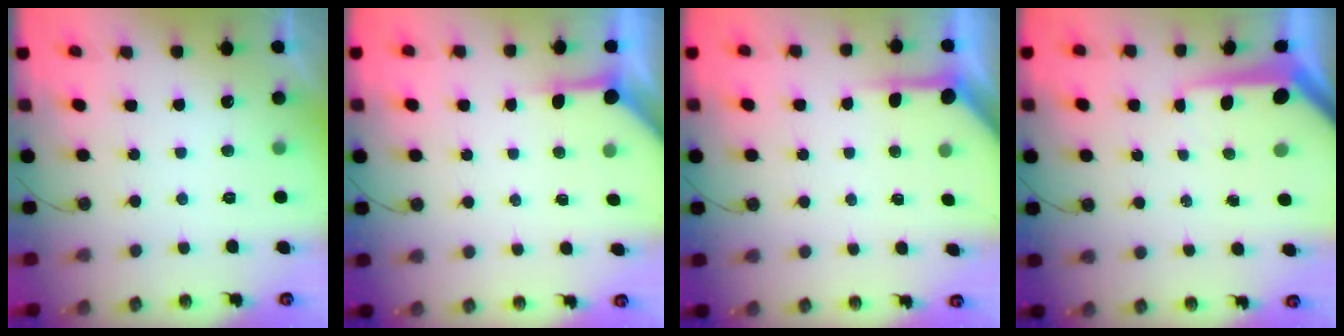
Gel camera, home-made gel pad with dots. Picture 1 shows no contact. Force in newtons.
{"total": 3.9, "press": 3.9, "slide": 0.4}
{"total": 4.1, "press": 4.1, "slide": 0.3}
{"total": 8.0, "press": 8.0, "slide": 0.7}